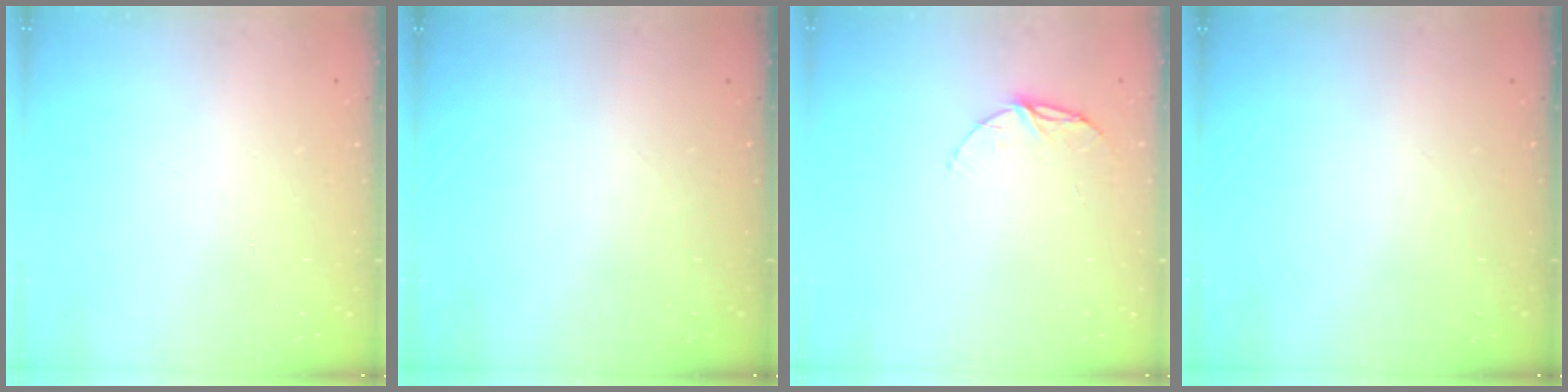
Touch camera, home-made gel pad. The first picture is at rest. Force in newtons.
{"total": 0.0}
{"total": 7.6, "press": 7.6, "slide": 0.6}
{"total": 0.0}